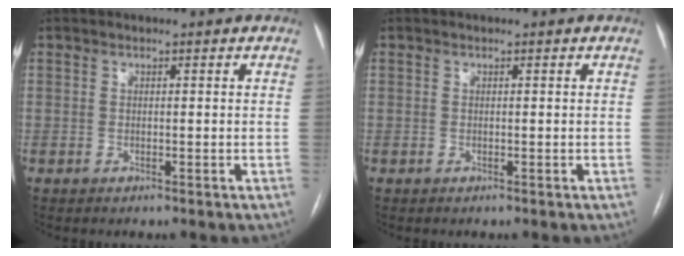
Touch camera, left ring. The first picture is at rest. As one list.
[{"total": 0.0}]